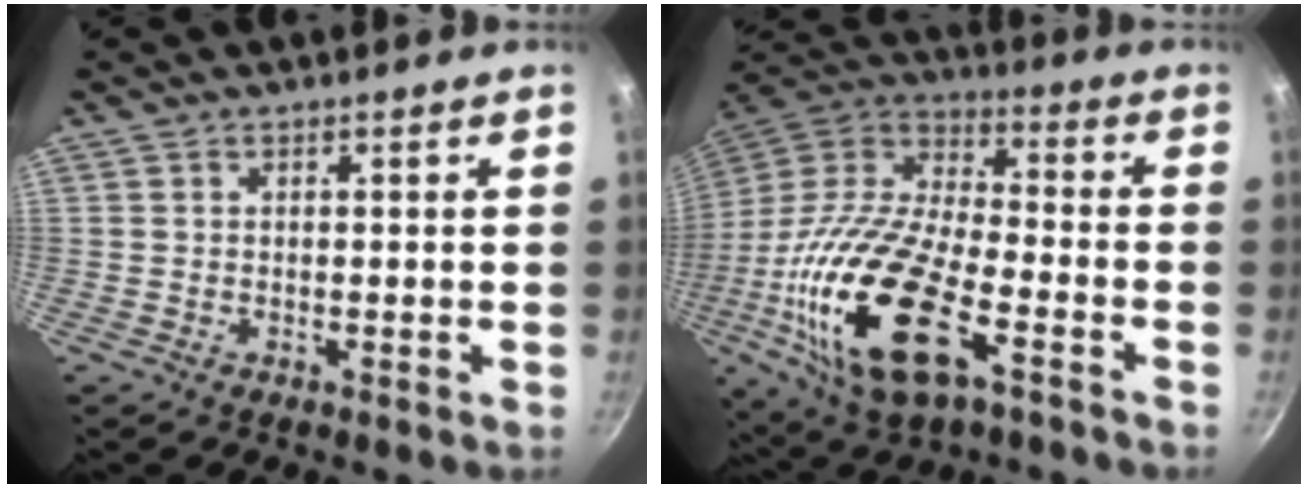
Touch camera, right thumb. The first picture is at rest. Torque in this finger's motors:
{"motor_torque": [1.77, 1.22, 2.46, -0.31, 0.88]}